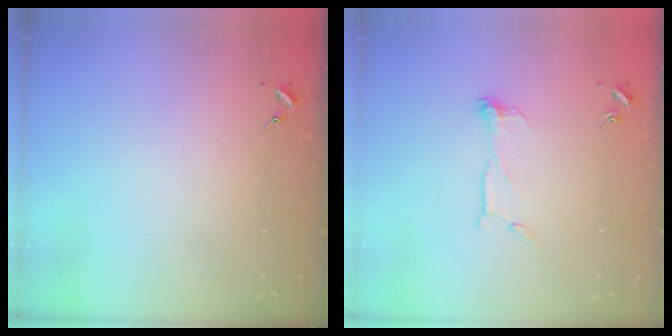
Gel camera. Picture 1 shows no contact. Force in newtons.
{"total": 7.1, "press": 7.1, "slide": 0.3}